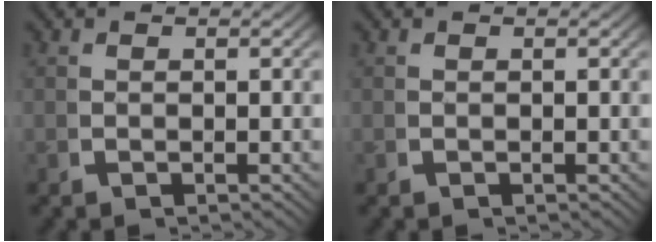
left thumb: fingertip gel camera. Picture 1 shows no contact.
{"total": 0.0}